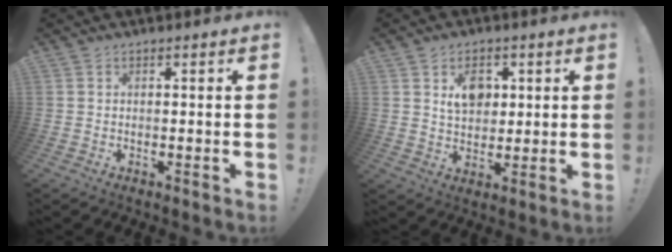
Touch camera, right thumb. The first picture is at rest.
{"total": 7.5, "force": [2.8, 5.8, 3.9], "torque": [-0.047, -0.008, 0.047]}